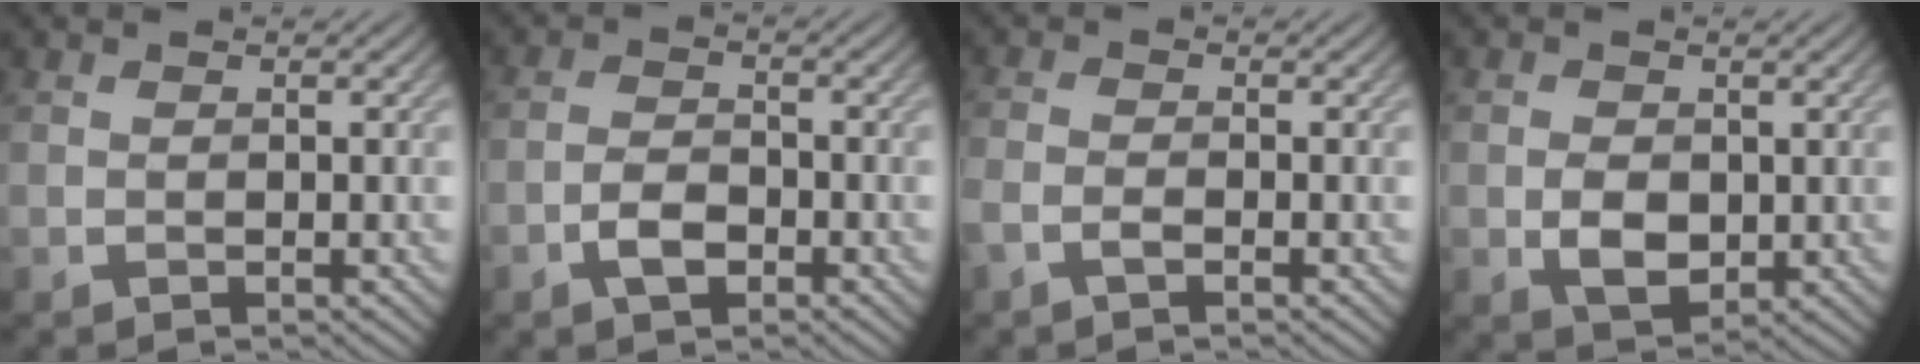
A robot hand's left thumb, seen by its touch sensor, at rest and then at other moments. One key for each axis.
{"total": 3.3, "fx": -1.7, "fy": 1.8, "fz": 2.1, "tx": -0.043, "ty": 0.002, "tz": -0.038}
{"total": 2.2, "fx": -1.3, "fy": 0.9, "fz": 1.6, "tx": -0.038, "ty": 0.000, "tz": -0.031}
{"total": 3.7, "fx": -0.3, "fy": 2.7, "fz": 2.6, "tx": -0.052, "ty": -0.005, "tz": -0.005}